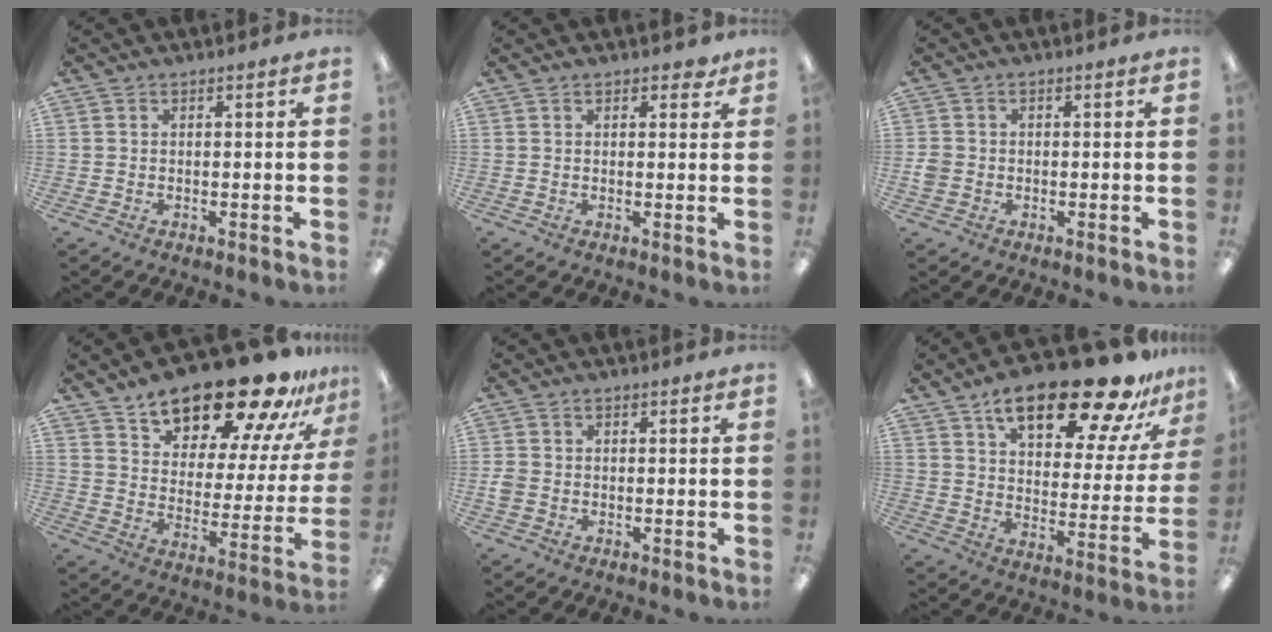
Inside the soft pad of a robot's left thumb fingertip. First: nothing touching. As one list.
[{"total": 2.2, "force": [1.4, 1.2, 1.2], "torque": [-0.009, -0.002, 0.020]}, {"total": 2.4, "force": [-0.6, 2.2, 0.9], "torque": [-0.013, 0.005, -0.012]}, {"total": 21.3, "force": [18.0, 6.7, 9.2], "torque": [-0.133, -0.138, 0.304]}, {"total": 2.2, "force": [-0.7, 1.8, 1.1], "torque": [-0.017, 0.004, -0.012]}, {"total": 23.6, "force": [16.1, 8.4, 15.1], "torque": [-0.223, -0.098, 0.263]}]